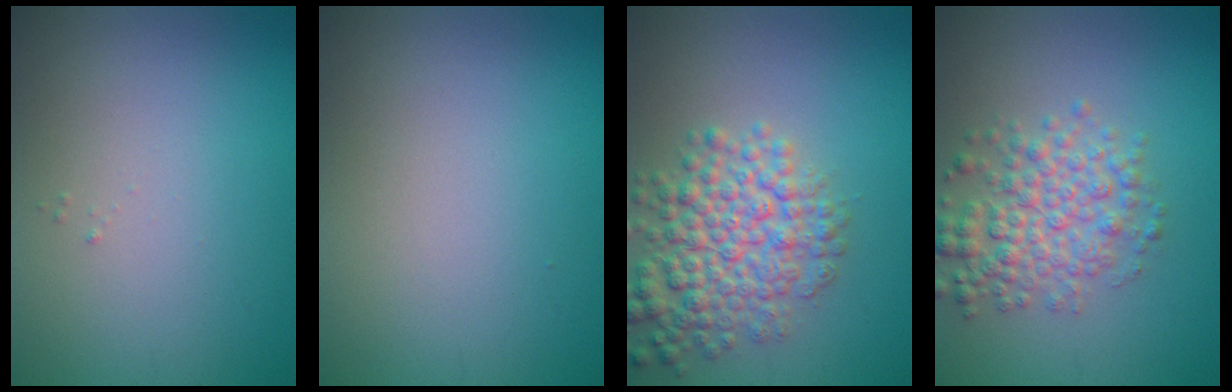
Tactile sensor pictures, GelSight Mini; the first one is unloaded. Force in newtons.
{"total": 0.0}
{"total": 6.0, "press": 6.0, "slide": 0.2}
{"total": 4.4, "press": 4.4, "slide": 0.1}